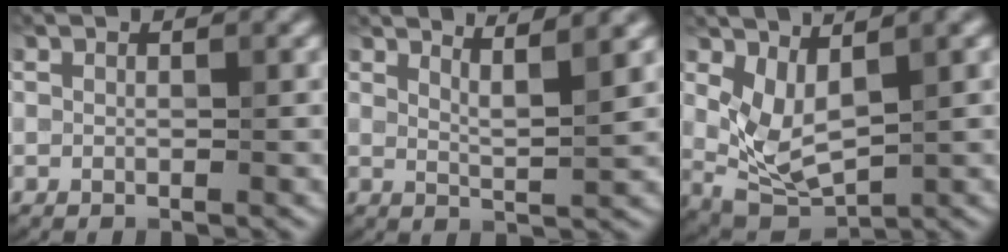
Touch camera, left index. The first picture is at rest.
{"total": 2.3, "force": [2.2, -0.2, 0.8], "torque": [-0.004, -0.005, 0.030]}
{"total": 3.7, "force": [0.6, 1.8, 3.2], "torque": [-0.080, -0.015, 0.016]}